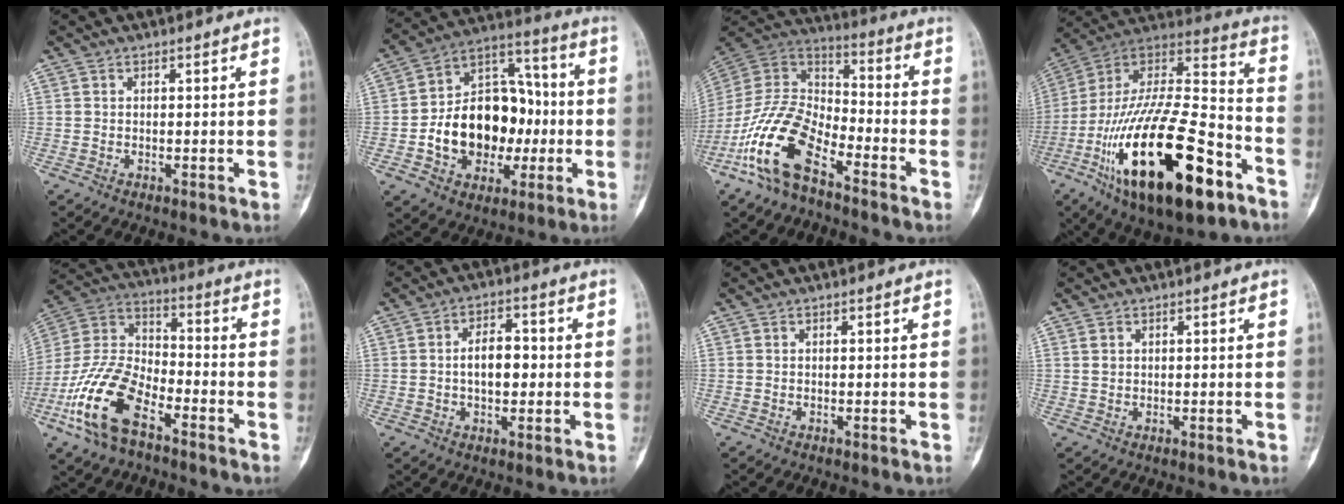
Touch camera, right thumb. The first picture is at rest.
{"total": 20.4, "force": [-2.9, 14.8, 13.8], "torque": [-0.179, 0.046, -0.036]}
{"total": 16.1, "force": [-9.1, 7.5, 10.9], "torque": [-0.205, 0.067, -0.184]}
{"total": 33.0, "force": [-14.2, 12.8, 26.9], "torque": [-0.501, 0.052, -0.229]}
{"total": 17.1, "force": [-8.6, 8.5, 12.0], "torque": [-0.244, 0.048, -0.173]}
{"total": 6.8, "force": [-0.1, 4.1, 5.4], "torque": [-0.072, 0.016, -0.005]}
{"total": 0.0}
{"total": 1.2, "force": [0.5, 1.0, 0.5], "torque": [-0.002, 0.000, 0.011]}